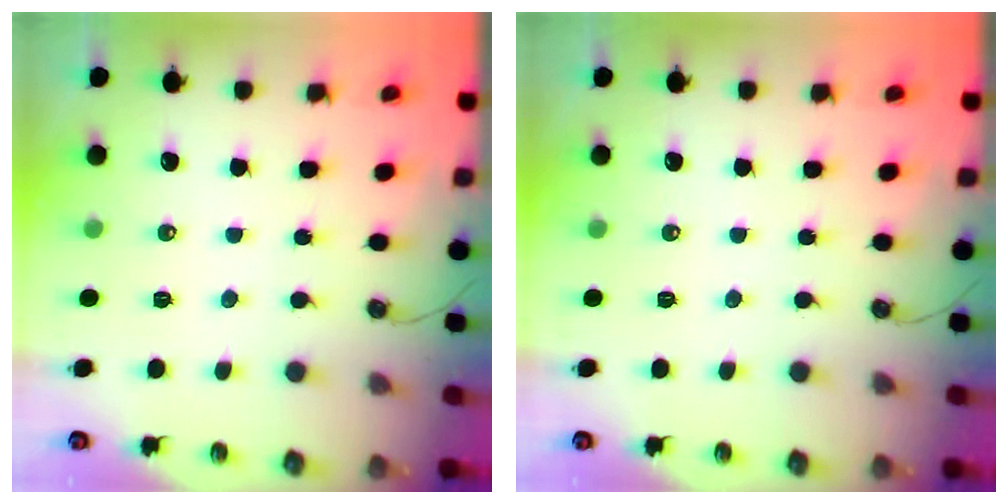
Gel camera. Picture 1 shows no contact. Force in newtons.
{"total": 0.0}